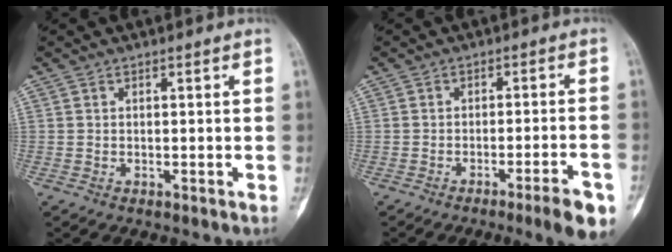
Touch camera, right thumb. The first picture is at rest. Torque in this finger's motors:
{"motor_torque": [0.07, 0.09, -0.09, 0.08, 0.05]}